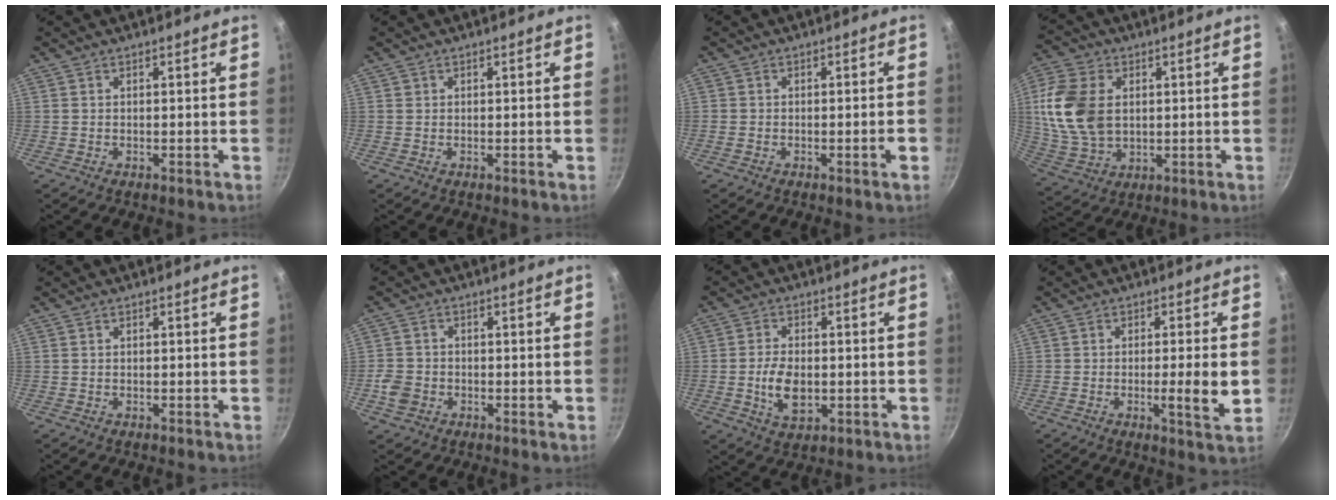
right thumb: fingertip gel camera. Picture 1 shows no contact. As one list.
[{"total": 0.0}, {"total": 2.0, "force": [-0.9, 0.4, 1.7], "torque": [-0.024, 0.012, -0.015]}, {"total": 14.8, "force": [2.1, 10.3, 10.5], "torque": [-0.197, -0.006, 0.047]}, {"total": 0.0}, {"total": 4.3, "force": [-1.5, 3.5, 2.0], "torque": [-0.038, 0.016, -0.031]}, {"total": 7.6, "force": [-0.9, 4.6, 6.0], "torque": [-0.106, 0.000, -0.015]}, {"total": 6.5, "force": [-0.7, 0.7, 6.4], "torque": [-0.099, -0.002, -0.012]}]